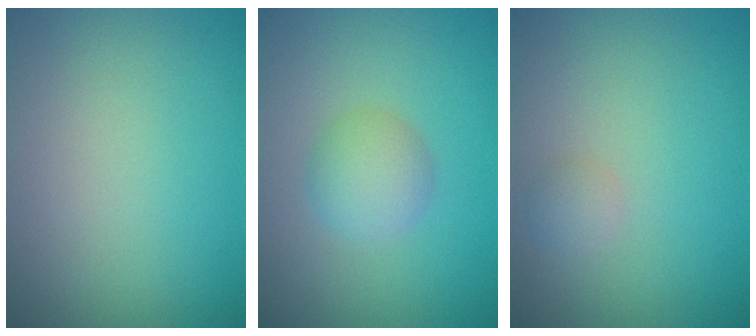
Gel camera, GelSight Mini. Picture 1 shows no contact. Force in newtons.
{"total": 2.6, "press": 2.6, "slide": 0.0}
{"total": 1.0, "press": 1.0, "slide": 0.1}